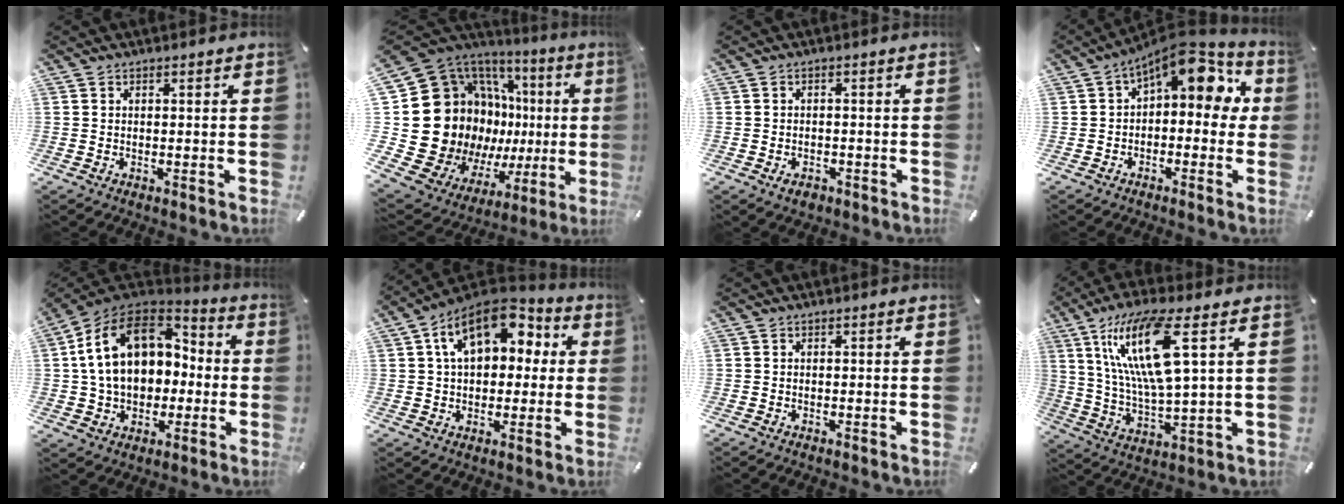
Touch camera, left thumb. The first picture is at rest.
{"total": 26.5, "force": [2.0, 19.0, 18.3], "torque": [-0.304, -0.084, 0.102]}
{"total": 2.5, "force": [-1.4, 1.5, 1.3], "torque": [-0.024, 0.005, -0.026]}
{"total": 11.9, "force": [5.9, 5.4, 8.8], "torque": [-0.131, -0.040, 0.099]}
{"total": 18.4, "force": [2.4, 14.4, 11.2], "torque": [-0.208, 0.010, 0.046]}
{"total": 15.1, "force": [5.7, 10.1, 9.8], "torque": [-0.177, -0.016, 0.103]}
{"total": 0.0}
{"total": 17.7, "force": [6.9, 4.4, 15.7], "torque": [-0.345, -0.011, 0.104]}